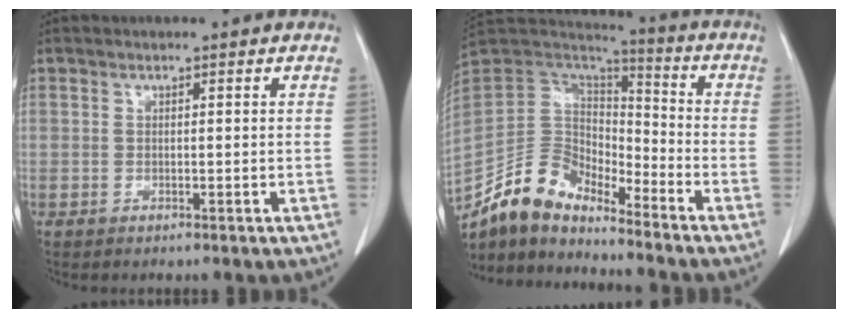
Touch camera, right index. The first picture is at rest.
{"total": 12.7, "force": [-11.3, 4.5, 3.8], "torque": [-0.076, 0.036, -0.220]}